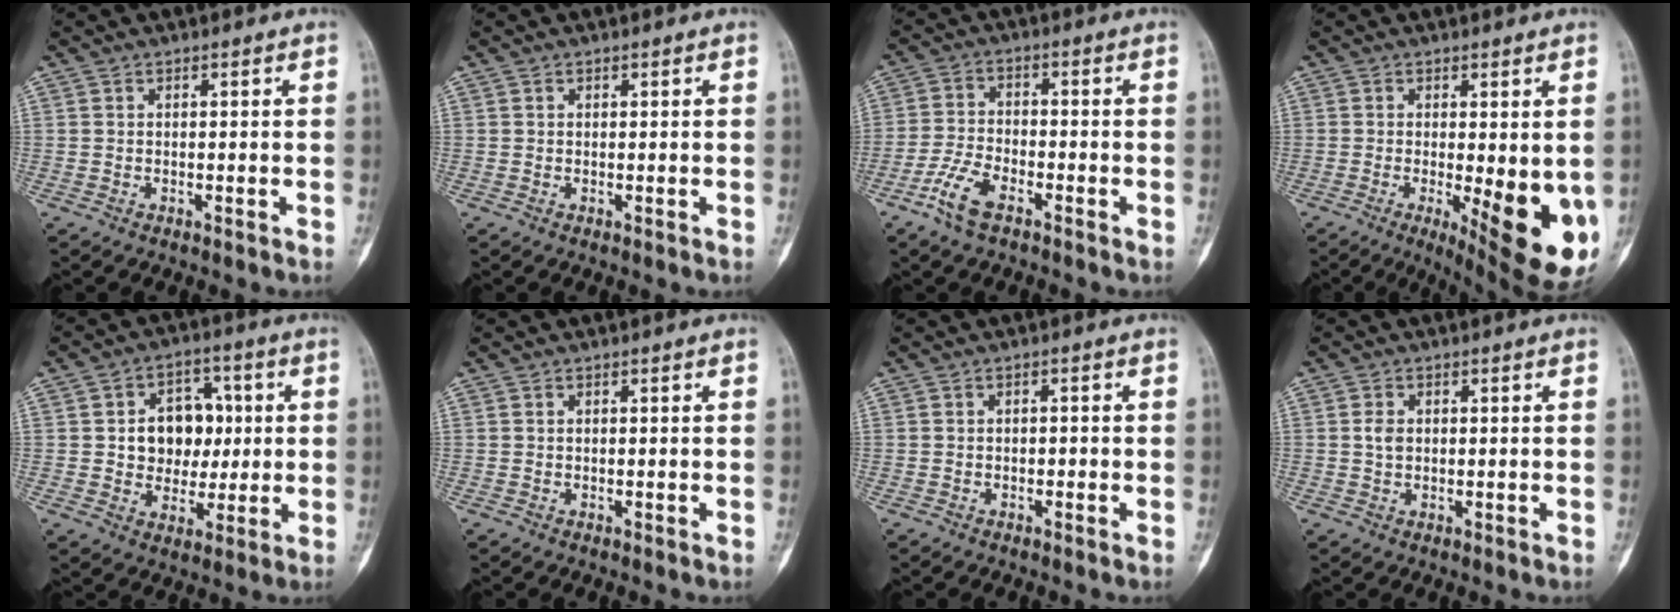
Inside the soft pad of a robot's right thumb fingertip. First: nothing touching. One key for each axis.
{"total": 0.0}
{"total": 6.7, "fx": -4.2, "fy": 2.8, "fz": 4.4, "tx": -0.094, "ty": 0.014, "tz": -0.086}
{"total": 13.9, "fx": -3.1, "fy": 4.5, "fz": 12.8, "tx": -0.140, "ty": -0.022, "tz": -0.027}
{"total": 10.9, "fx": 1.2, "fy": 8.6, "fz": 6.6, "tx": -0.040, "ty": 0.010, "tz": 0.021}
{"total": 0.0}
{"total": 0.5, "fx": -0.3, "fy": 0.4, "fz": 0.2, "tx": 0.002, "ty": 0.002, "tz": -0.009}
{"total": 2.0, "fx": 0.3, "fy": 1.5, "fz": 1.3, "tx": -0.023, "ty": 0.001, "tz": 0.005}